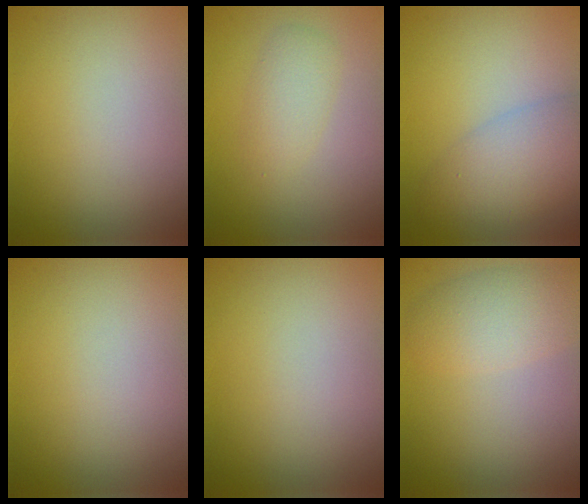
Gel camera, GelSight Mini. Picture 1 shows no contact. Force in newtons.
{"total": 2.1, "press": 2.1, "slide": 0.1}
{"total": 5.3, "press": 5.2, "slide": 0.4}
{"total": 0.0}
{"total": 0.0}
{"total": 3.8, "press": 3.8, "slide": 0.3}